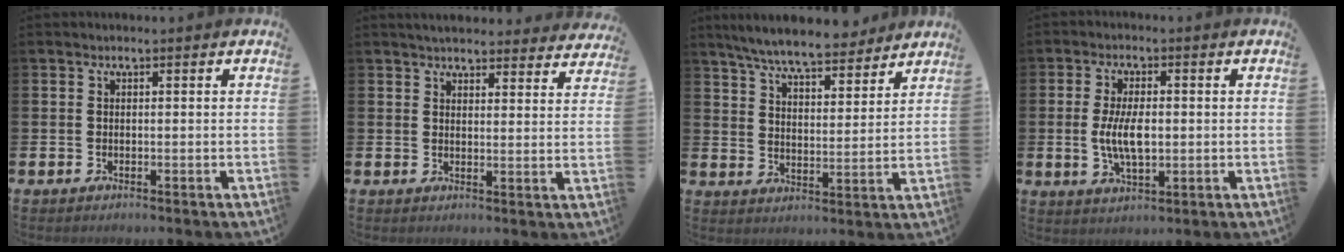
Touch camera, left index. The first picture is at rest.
{"total": 4.3, "force": [4.3, 0.6, 0.6], "torque": [-0.018, -0.021, 0.077]}
{"total": 8.0, "force": [7.5, 0.9, 2.7], "torque": [-0.073, -0.040, 0.132]}
{"total": 6.0, "force": [0.0, 2.7, 5.4], "torque": [-0.103, -0.003, -0.007]}